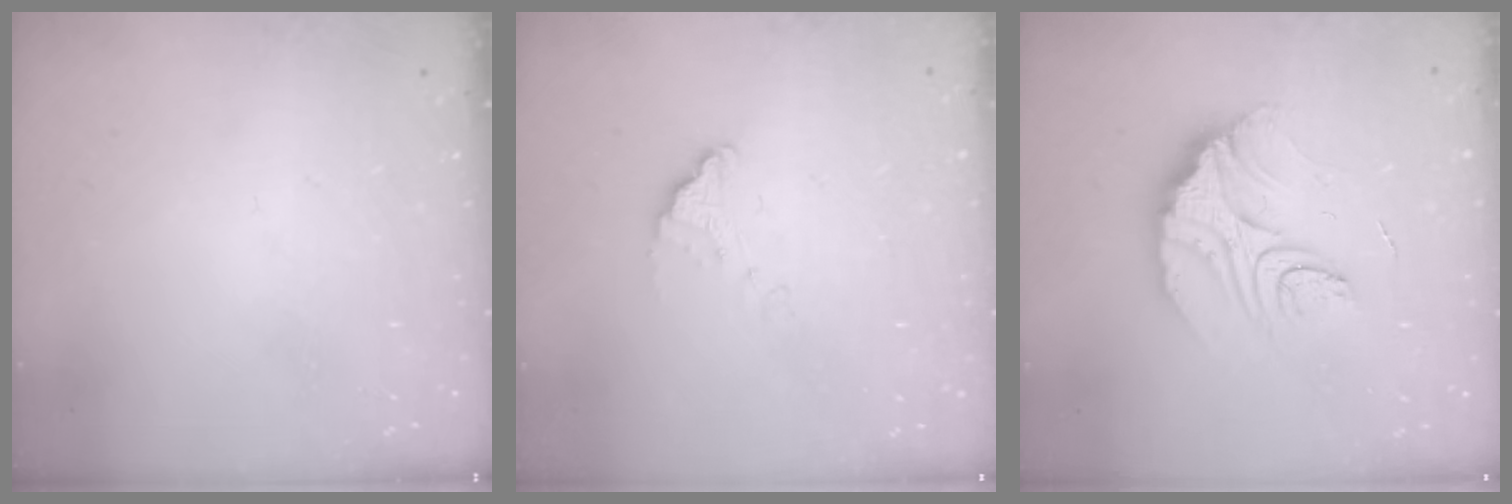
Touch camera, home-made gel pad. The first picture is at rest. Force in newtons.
{"total": 1.6, "press": 1.6, "slide": 0.1}
{"total": 12.0, "press": 12.0, "slide": 0.6}